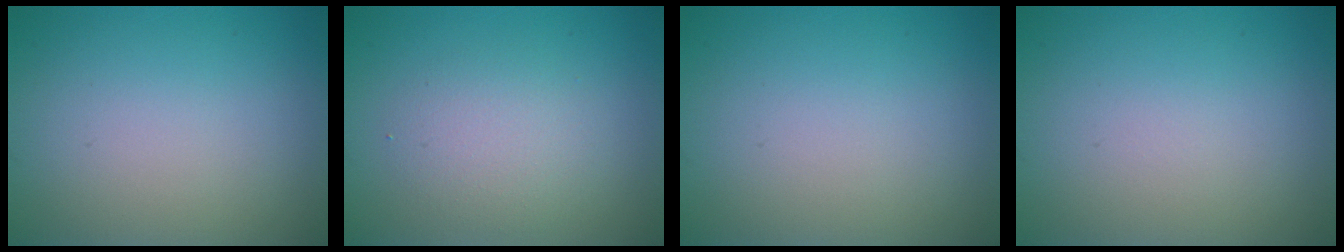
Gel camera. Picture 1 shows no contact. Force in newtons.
{"total": 2.7, "press": 2.7, "slide": 0.2}
{"total": 0.0}
{"total": 0.0}